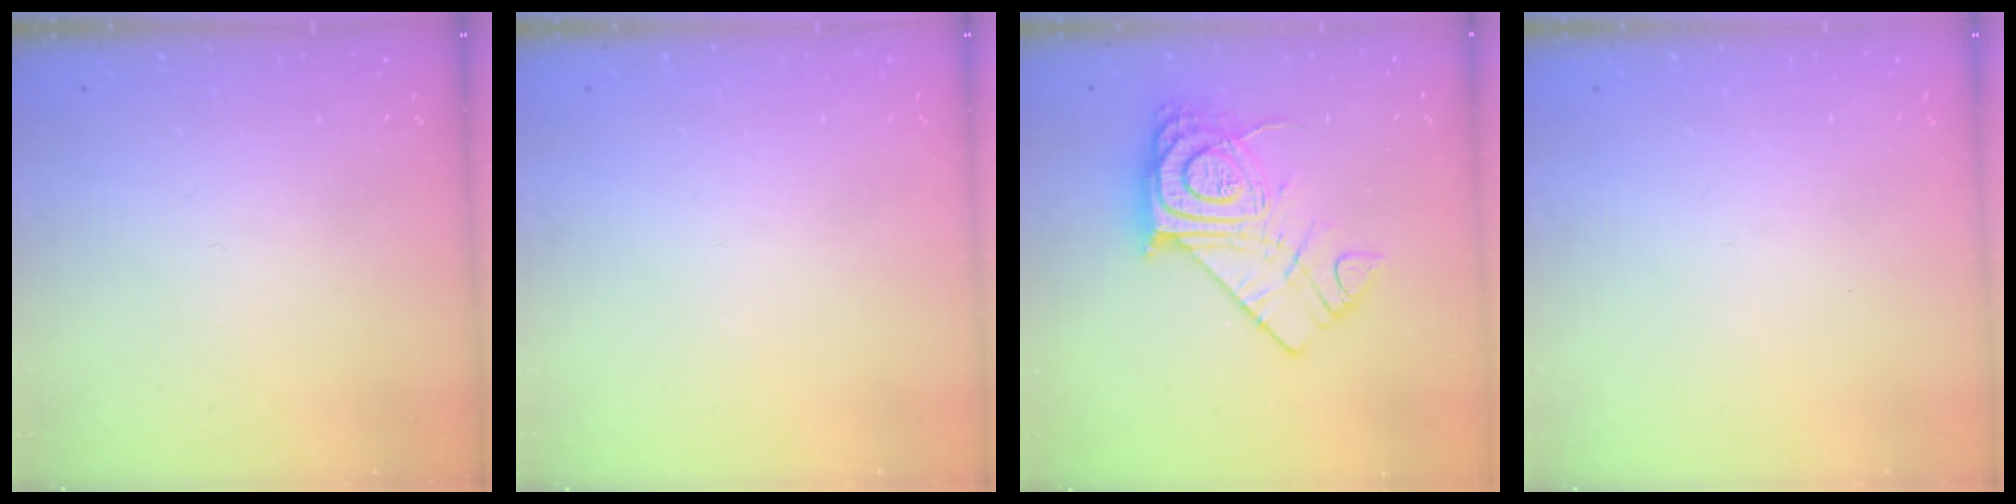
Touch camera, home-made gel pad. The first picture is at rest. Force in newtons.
{"total": 0.0}
{"total": 19.5, "press": 19.4, "slide": 1.6}
{"total": 0.0}